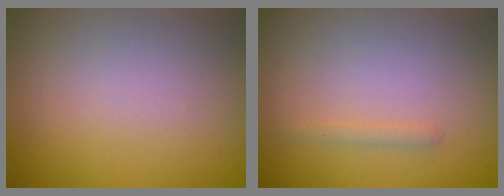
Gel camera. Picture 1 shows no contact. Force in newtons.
{"total": 0.7, "press": 0.7, "slide": 0.0}